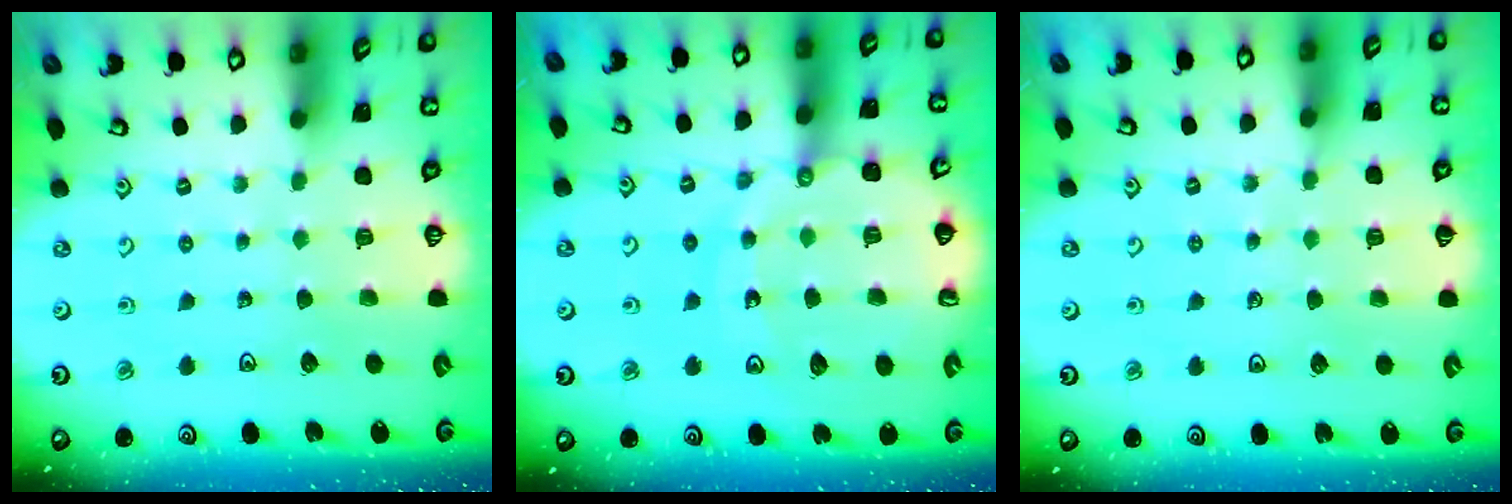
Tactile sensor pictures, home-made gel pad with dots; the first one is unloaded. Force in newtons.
{"total": 14.1, "press": 14.0, "slide": 1.8}
{"total": 3.3, "press": 3.3, "slide": 0.5}